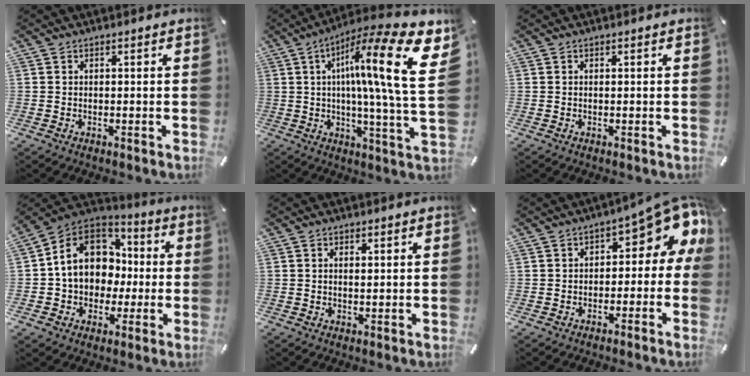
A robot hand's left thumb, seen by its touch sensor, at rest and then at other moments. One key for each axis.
{"total": 22.9, "fx": 6.6, "fy": 2.7, "fz": 21.7, "tx": -0.333, "ty": -0.043, "tz": 0.086}
{"total": 0.0}
{"total": 14.3, "fx": 0.6, "fy": 12.4, "fz": 7.0, "tx": -0.140, "ty": 0.011, "tz": 0.017}
{"total": 1.1, "fx": 0.3, "fy": 0.5, "fz": 0.9, "tx": -0.010, "ty": 0.000, "tz": 0.003}
{"total": 9.8, "fx": 3.4, "fy": 4.8, "fz": 7.8, "tx": -0.090, "ty": -0.030, "tz": 0.057}